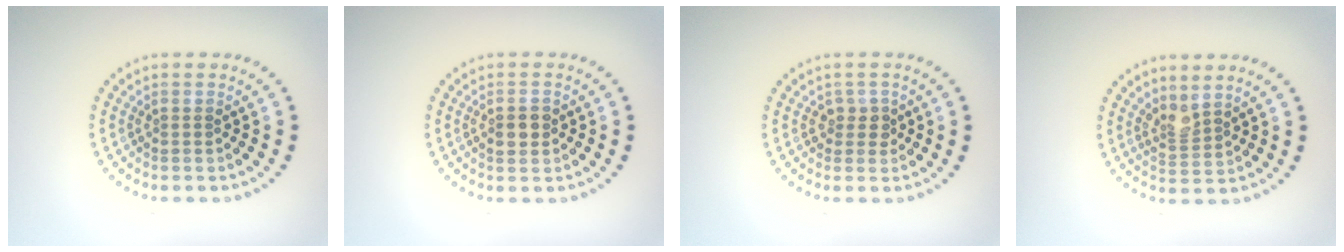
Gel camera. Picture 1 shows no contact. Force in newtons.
{"total": 2.2, "press": 2.2, "slide": 0.0}
{"total": 1.6, "press": 1.3, "slide": 0.9}
{"total": 2.0, "press": 1.5, "slide": 1.3}